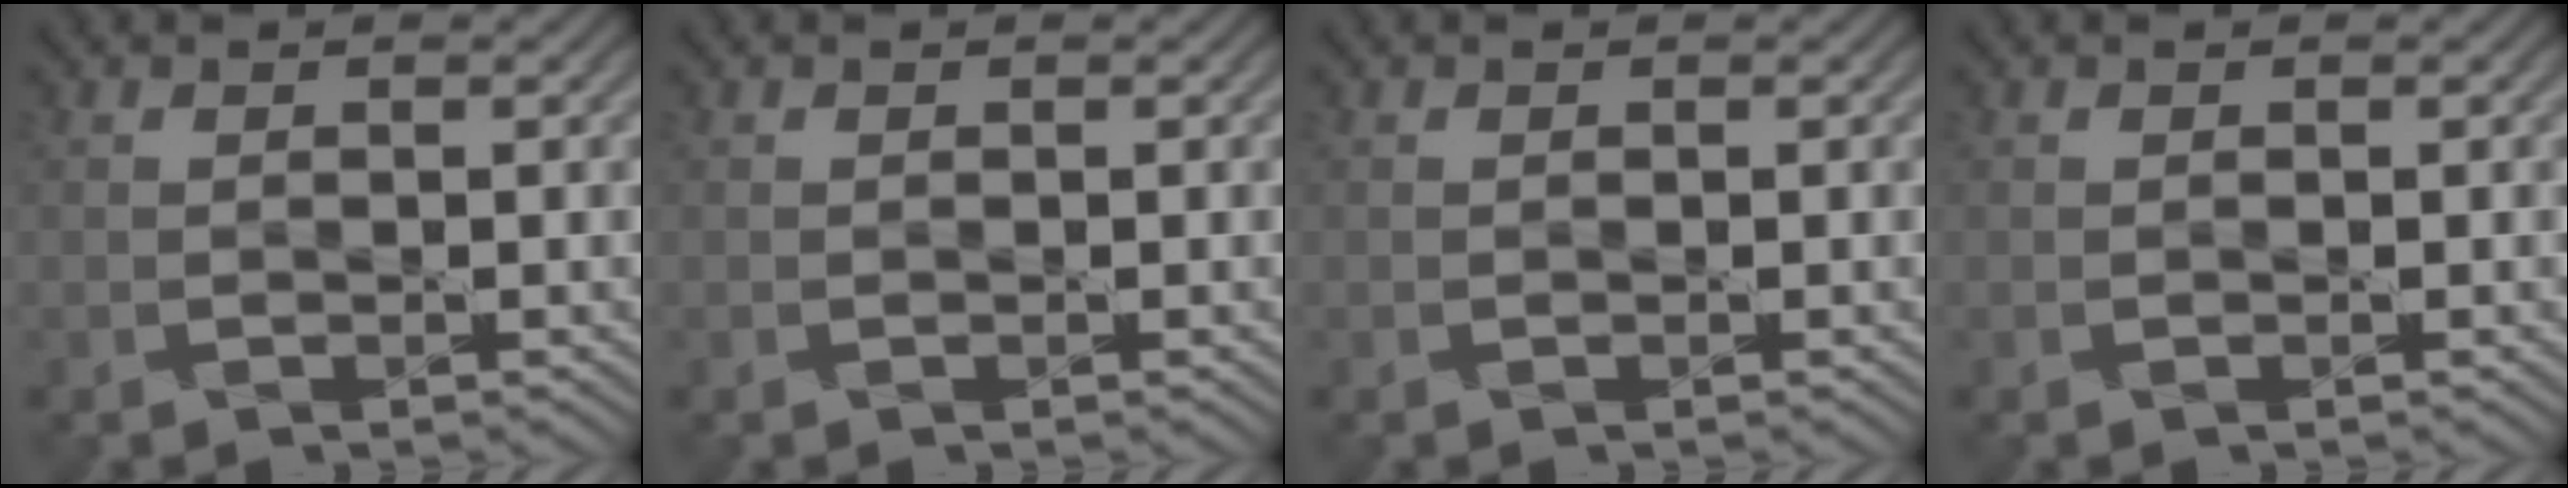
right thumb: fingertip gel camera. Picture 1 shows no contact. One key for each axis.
{"total": 0.0}
{"total": 0.0}
{"total": 0.0}